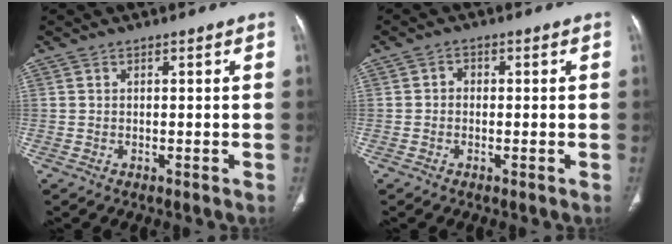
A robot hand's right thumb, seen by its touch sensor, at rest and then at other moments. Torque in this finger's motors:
{"motor_torque": [-0.11, 0.04, -0.08, 0.12, 0.01]}